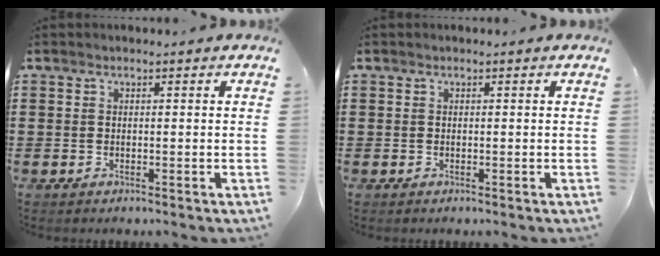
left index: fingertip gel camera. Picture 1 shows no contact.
{"total": 0.0}